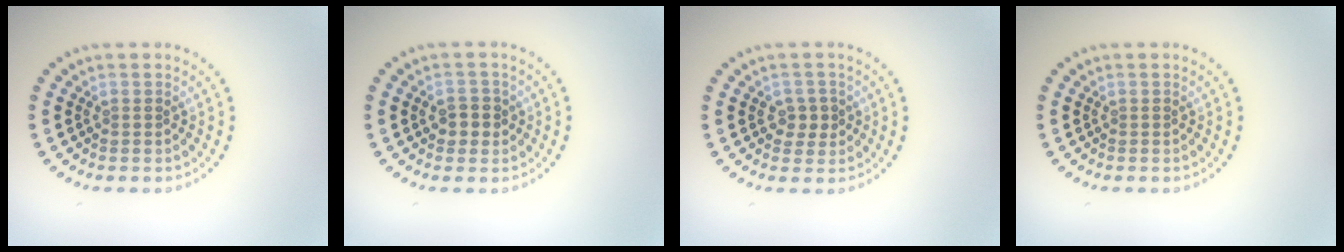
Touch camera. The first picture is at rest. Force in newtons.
{"total": 2.0, "press": 2.0, "slide": 0.4}
{"total": 1.9, "press": 1.8, "slide": 0.6}
{"total": 0.0}